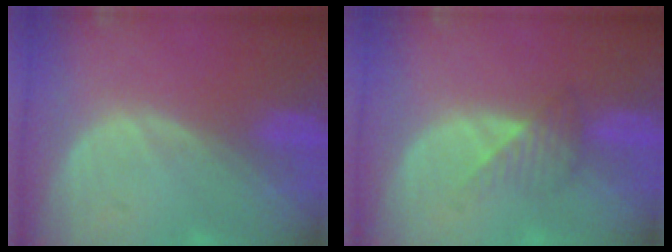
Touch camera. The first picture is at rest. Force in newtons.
{"total": 3.2, "press": 3.0, "slide": 1.1}